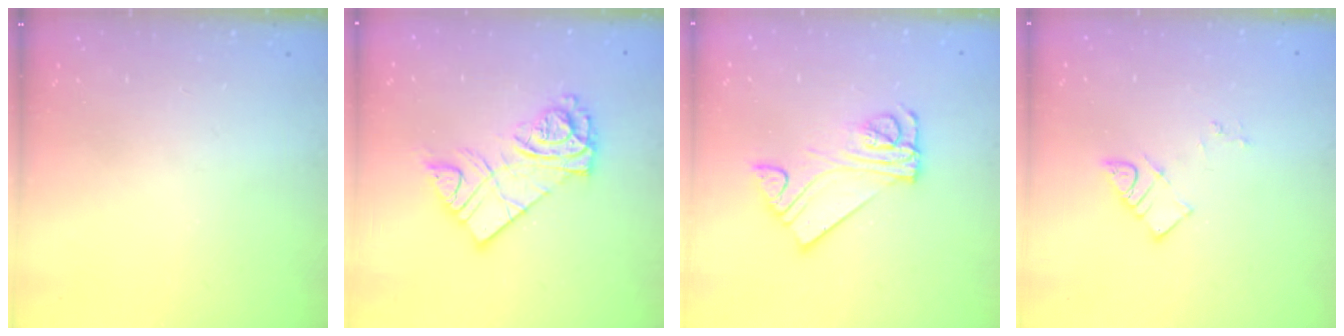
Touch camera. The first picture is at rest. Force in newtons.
{"total": 12.4, "press": 12.4, "slide": 0.9}
{"total": 11.4, "press": 11.3, "slide": 1.2}
{"total": 3.4, "press": 3.4, "slide": 0.2}